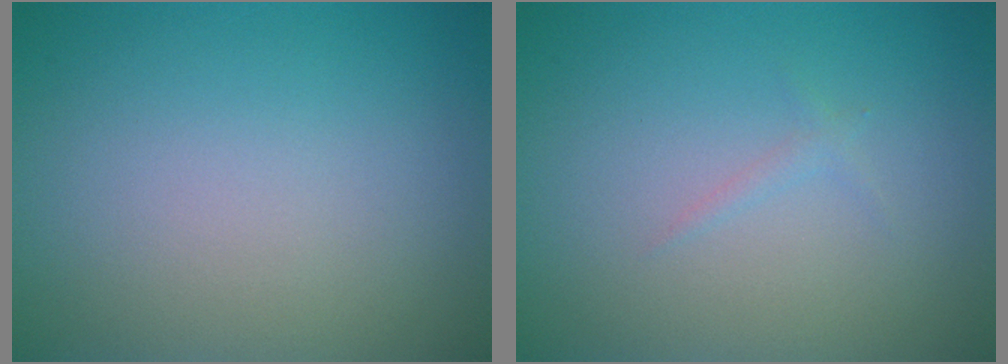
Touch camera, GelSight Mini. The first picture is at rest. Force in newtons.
{"total": 0.6, "press": 0.6, "slide": 0.1}